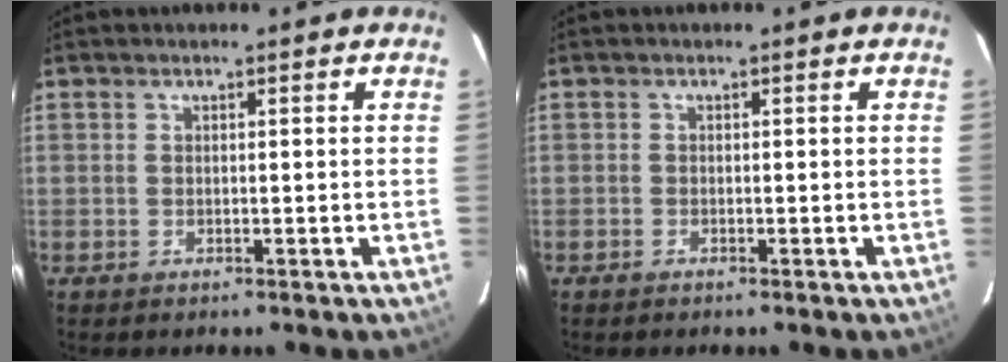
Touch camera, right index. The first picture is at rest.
{"total": 0.5, "force": [-0.5, 0.2, 0.0], "torque": [-0.002, 0.000, -0.009]}